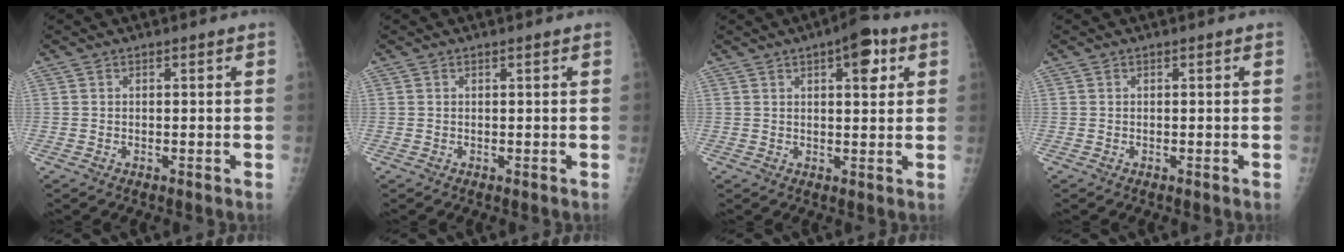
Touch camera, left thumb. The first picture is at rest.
{"total": 0.0}
{"total": 7.1, "force": [3.1, 2.8, 5.7], "torque": [-0.059, -0.006, 0.037]}
{"total": 0.0}